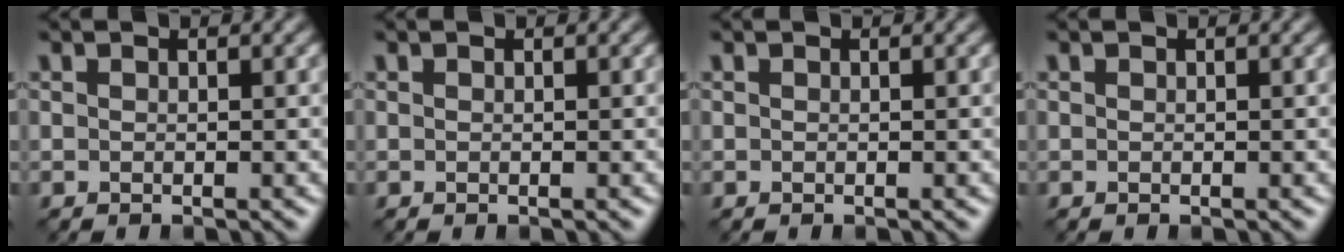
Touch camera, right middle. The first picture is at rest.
{"total": 0.0}
{"total": 0.0}
{"total": 0.0}